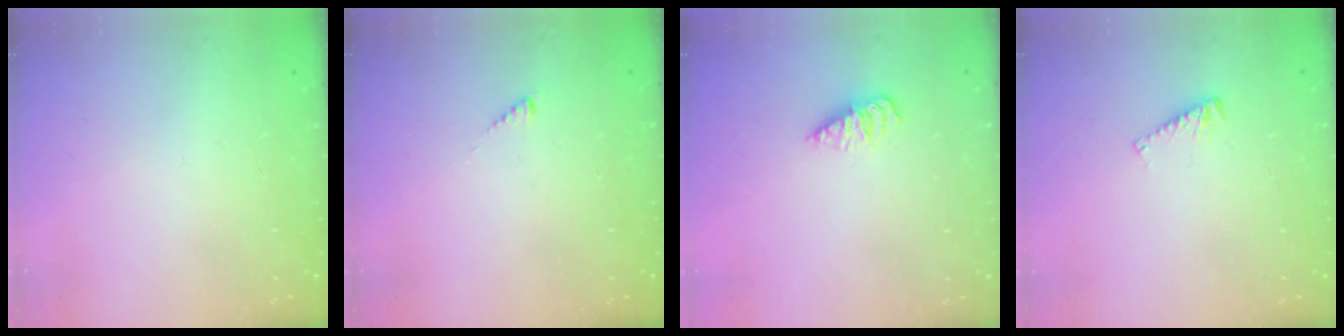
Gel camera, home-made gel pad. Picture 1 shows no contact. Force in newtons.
{"total": 2.0, "press": 2.0, "slide": 0.3}
{"total": 1.8, "press": 1.7, "slide": 0.4}
{"total": 4.8, "press": 4.8, "slide": 0.4}